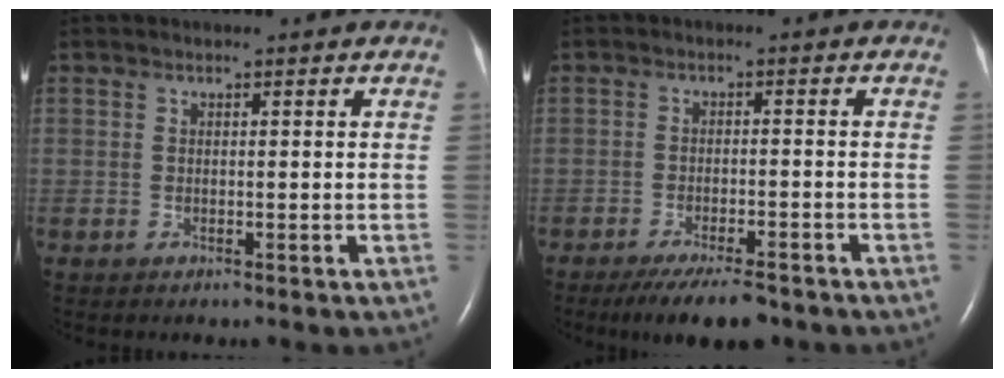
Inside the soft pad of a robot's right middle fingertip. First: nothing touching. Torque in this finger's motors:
{"motor_torque": [0.67, -0.59, 0.13, 0.03]}